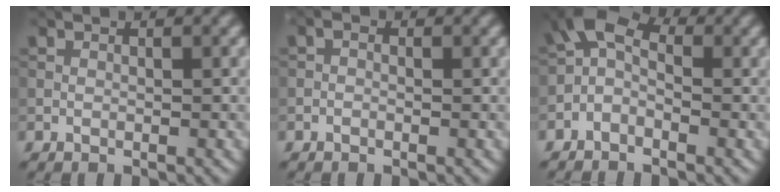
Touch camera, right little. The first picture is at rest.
{"total": 0.7, "force": [-0.6, 0.3, 0.2], "torque": [-0.004, -0.003, -0.015]}
{"total": 3.9, "force": [-0.9, 2.4, 2.9], "torque": [-0.056, 0.013, -0.036]}